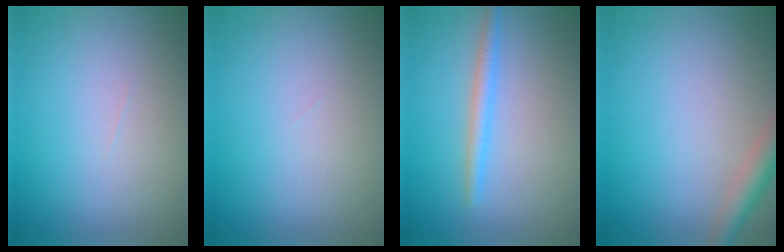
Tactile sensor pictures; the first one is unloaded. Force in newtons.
{"total": 0.0}
{"total": 1.8, "press": 1.8, "slide": 0.2}
{"total": 2.9, "press": 2.9, "slide": 0.2}